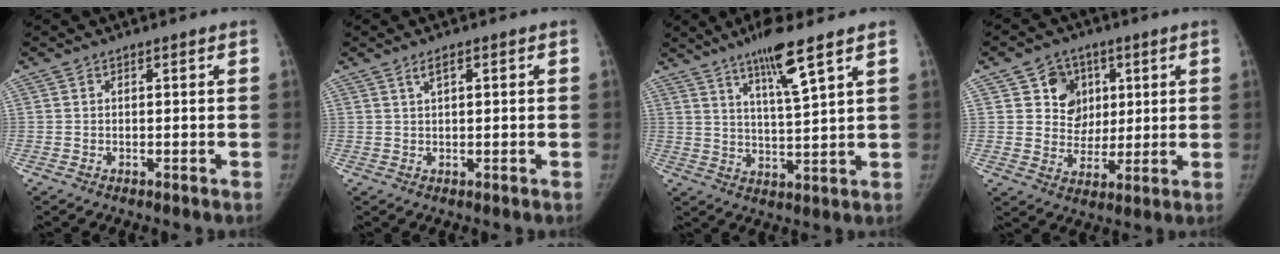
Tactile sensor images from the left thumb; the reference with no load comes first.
{"total": 2.3, "force": [0.9, 1.0, 1.8], "torque": [-0.030, 0.003, 0.017]}
{"total": 9.5, "force": [5.9, 0.7, 7.4], "torque": [-0.130, -0.036, 0.106]}
{"total": 9.3, "force": [3.4, 8.2, 2.8], "torque": [-0.001, -0.008, 0.057]}